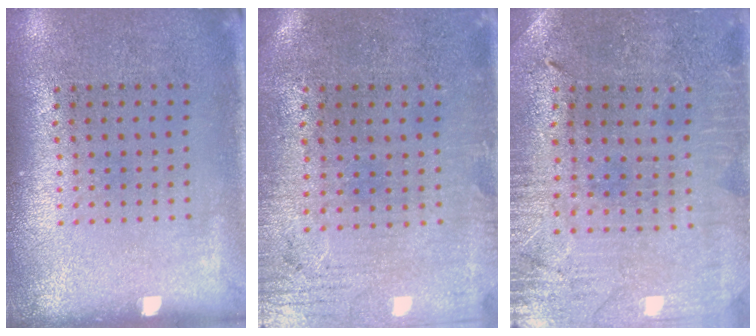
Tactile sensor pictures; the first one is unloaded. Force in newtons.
{"total": 0.5, "press": 0.2, "slide": 0.5}
{"total": 0.7, "press": 0.6, "slide": 0.3}